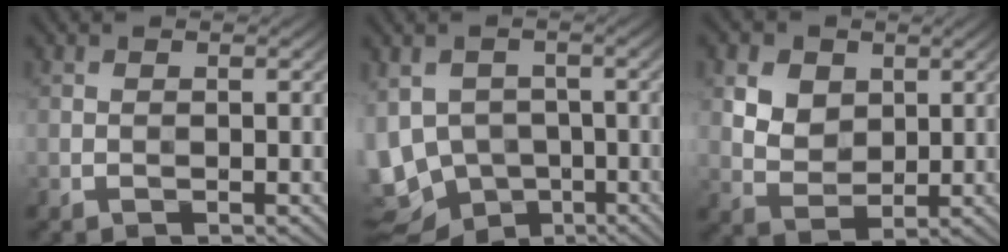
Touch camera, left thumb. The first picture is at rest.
{"total": 11.1, "force": [-3.0, 8.6, 6.4], "torque": [-0.163, -0.017, -0.052]}
{"total": 5.7, "force": [2.6, 4.2, 2.9], "torque": [-0.081, -0.008, 0.046]}